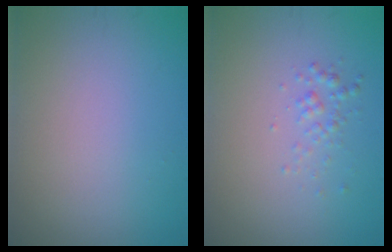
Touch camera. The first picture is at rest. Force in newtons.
{"total": 1.2, "press": 1.2, "slide": 0.1}